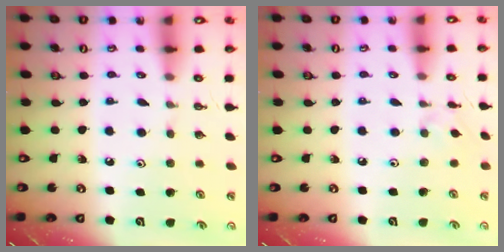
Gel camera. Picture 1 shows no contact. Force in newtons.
{"total": 2.4, "press": 2.4, "slide": 0.5}